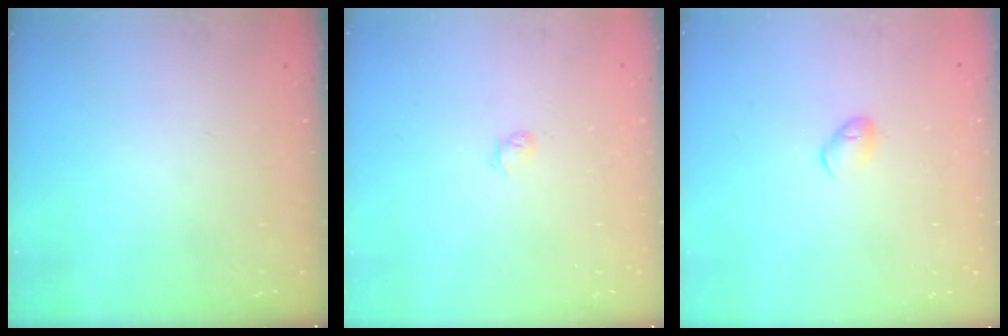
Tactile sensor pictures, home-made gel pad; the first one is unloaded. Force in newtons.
{"total": 2.6, "press": 2.5, "slide": 0.6}
{"total": 5.2, "press": 5.2, "slide": 0.8}